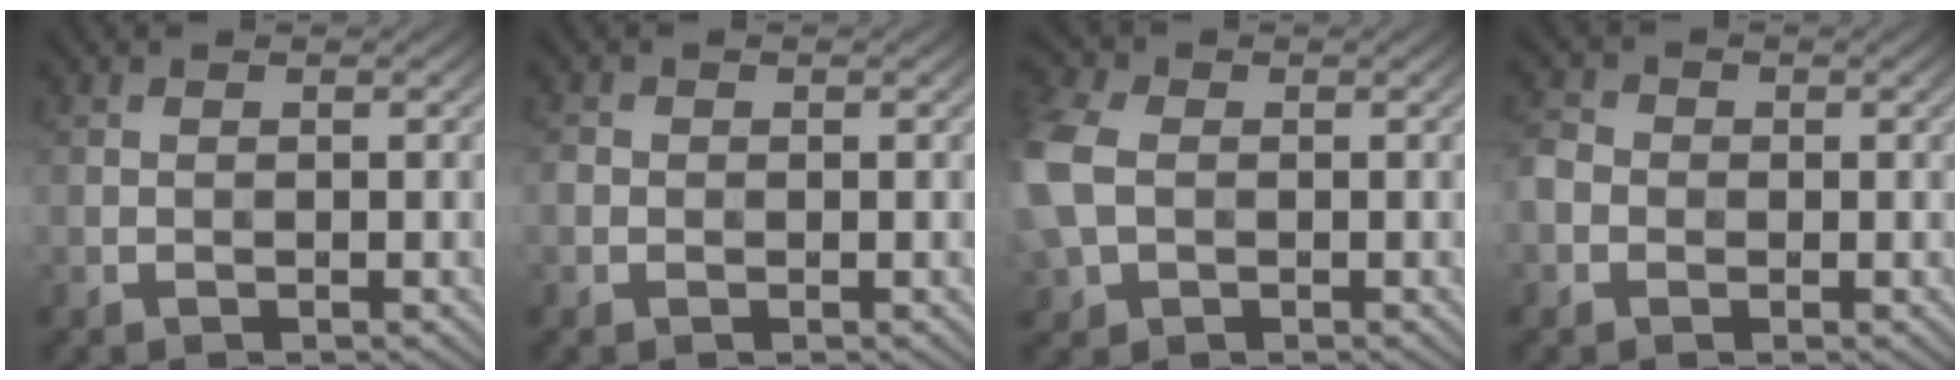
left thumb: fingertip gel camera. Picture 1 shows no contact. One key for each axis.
{"total": 0.9, "fx": -0.1, "fy": 0.8, "fz": 0.2, "tx": -0.003, "ty": -0.003, "tz": -0.007}
{"total": 9.9, "fx": -0.5, "fy": 7.2, "fz": 6.8, "tx": -0.220, "ty": -0.007, "tz": -0.015}
{"total": 2.5, "fx": -0.6, "fy": 2.2, "fz": 0.9, "tx": -0.024, "ty": 0.001, "tz": -0.019}